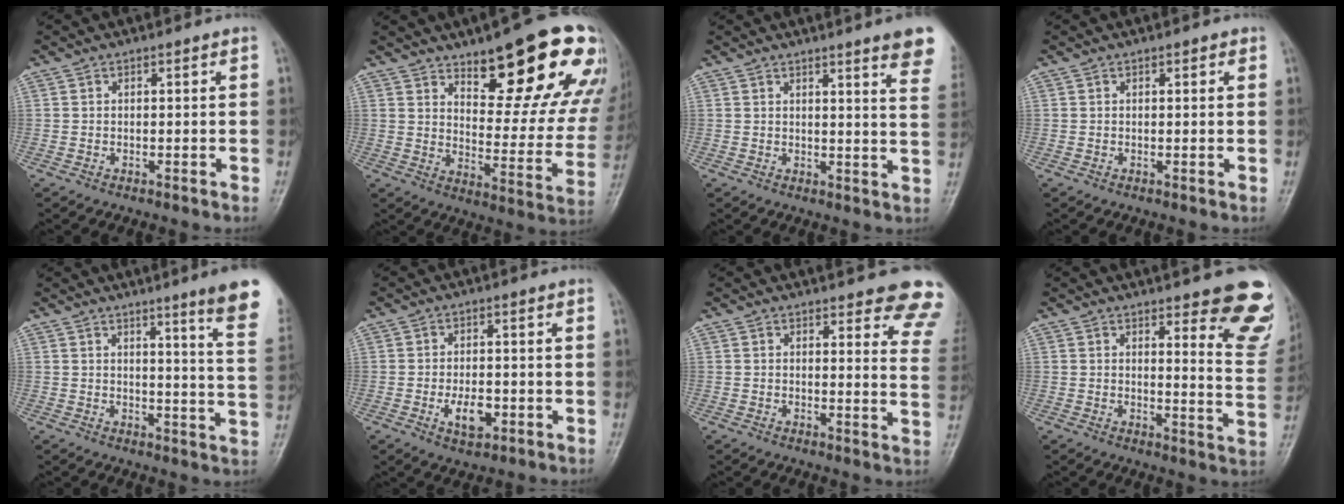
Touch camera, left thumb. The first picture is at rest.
{"total": 22.5, "force": [14.2, 7.3, 15.9], "torque": [-0.160, -0.080, 0.198]}
{"total": 11.0, "force": [7.8, 1.1, 7.6], "torque": [-0.070, -0.033, 0.074]}
{"total": 0.9, "force": [0.5, 0.4, 0.6], "torque": [-0.007, -0.001, 0.004]}
{"total": 12.7, "force": [8.3, 0.0, 9.6], "torque": [-0.111, -0.051, 0.089]}
{"total": 5.1, "force": [-1.6, 2.8, 4.0], "torque": [-0.062, 0.001, -0.022]}
{"total": 12.6, "force": [10.7, 3.2, 5.8], "torque": [-0.021, -0.062, 0.095]}
{"total": 14.3, "force": [8.9, 3.9, 10.5], "torque": [-0.079, -0.059, 0.097]}